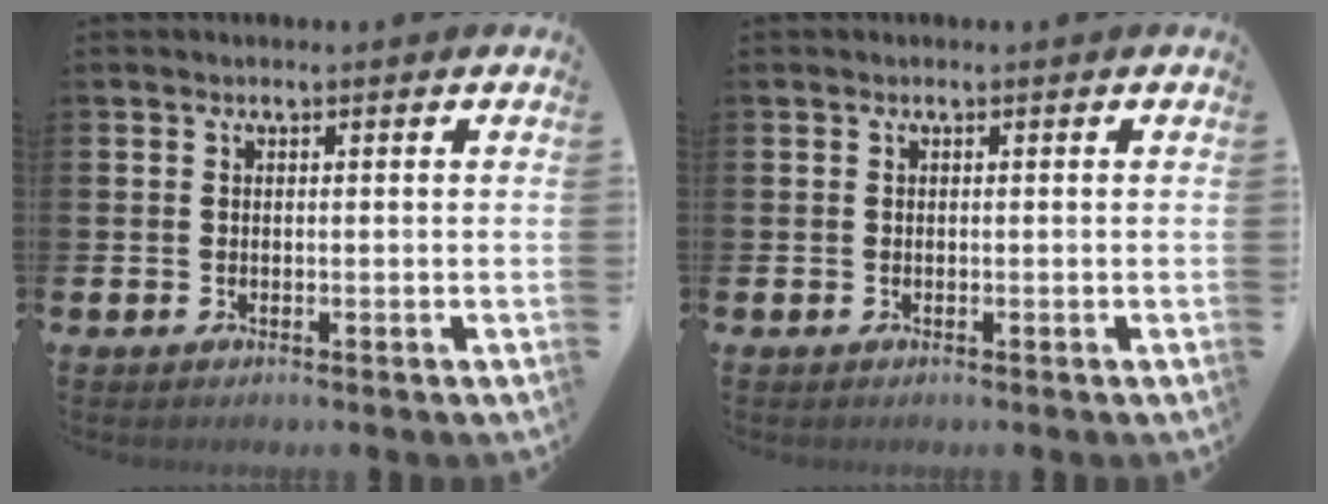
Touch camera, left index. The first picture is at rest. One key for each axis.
{"total": 0.0}